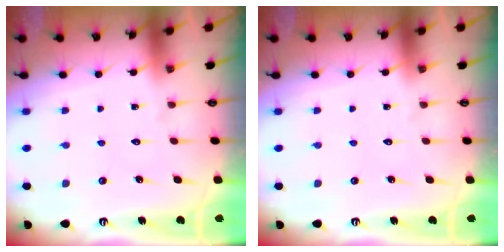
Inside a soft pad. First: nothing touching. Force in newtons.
{"total": 0.0}